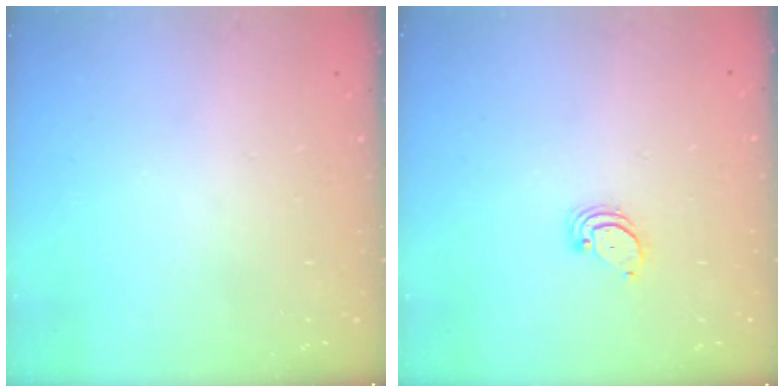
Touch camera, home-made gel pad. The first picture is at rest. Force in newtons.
{"total": 2.2, "press": 2.2, "slide": 0.3}